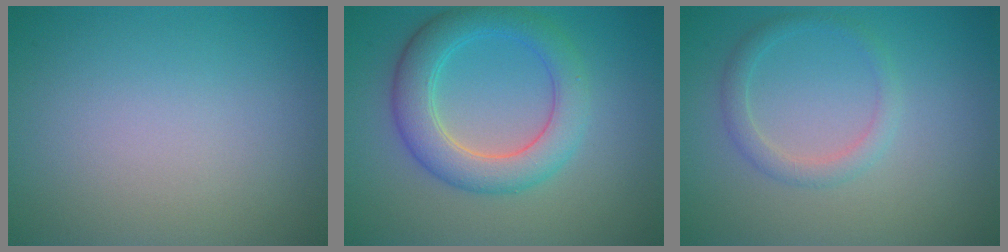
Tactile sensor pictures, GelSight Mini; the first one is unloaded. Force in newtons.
{"total": 5.3, "press": 5.3, "slide": 0.2}
{"total": 1.9, "press": 1.9, "slide": 0.1}